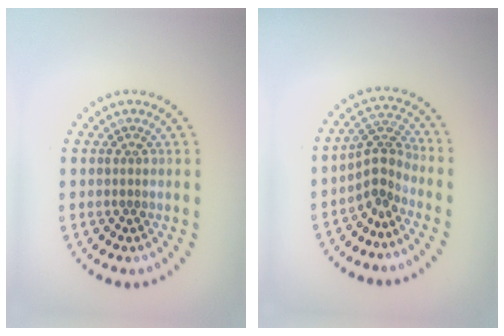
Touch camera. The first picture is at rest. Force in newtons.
{"total": 2.8, "press": 2.0, "slide": 1.9}